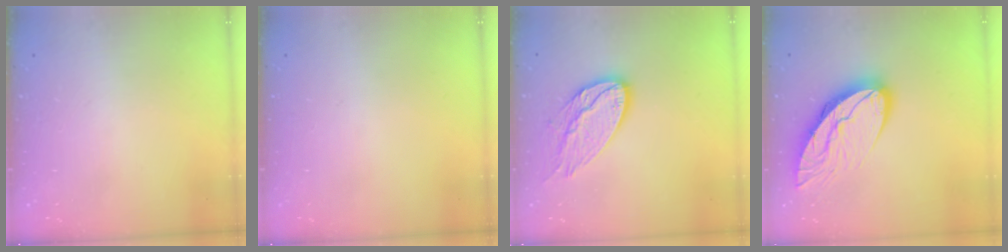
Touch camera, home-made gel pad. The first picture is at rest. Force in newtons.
{"total": 0.0}
{"total": 12.9, "press": 12.9, "slide": 1.0}
{"total": 12.3, "press": 12.2, "slide": 1.1}